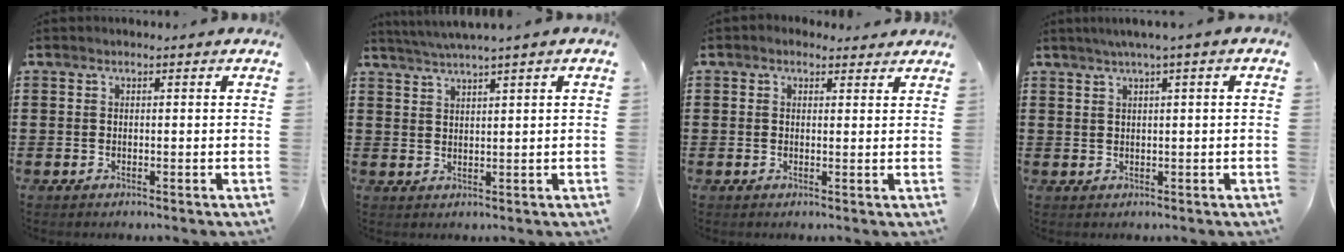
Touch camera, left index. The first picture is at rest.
{"total": 2.3, "force": [1.9, -0.7, 1.1], "torque": [-0.023, -0.006, 0.035]}
{"total": 1.4, "force": [1.1, 0.9, 0.2], "torque": [0.000, 0.004, 0.019]}
{"total": 1.7, "force": [0.7, -0.3, 1.5], "torque": [-0.028, -0.004, 0.012]}